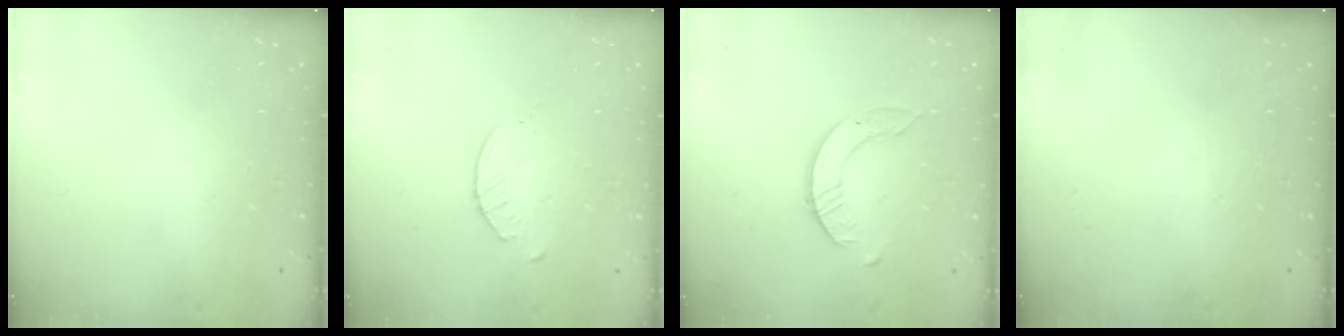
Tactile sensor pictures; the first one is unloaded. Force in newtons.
{"total": 2.0, "press": 2.0, "slide": 0.3}
{"total": 3.4, "press": 3.3, "slide": 0.4}
{"total": 0.0}